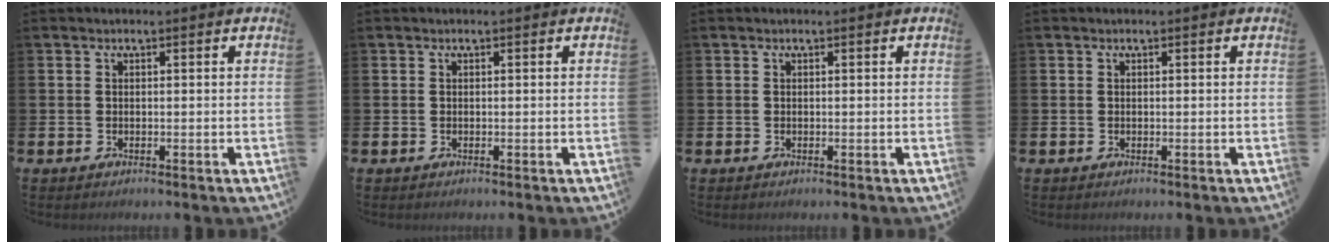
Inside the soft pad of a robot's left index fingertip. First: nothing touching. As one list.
[{"total": 0.0}, {"total": 0.0}, {"total": 0.0}]